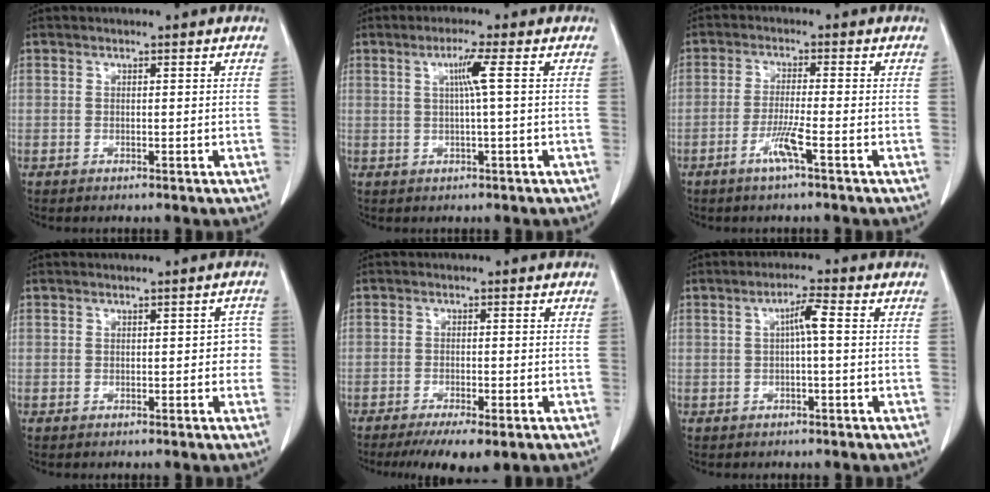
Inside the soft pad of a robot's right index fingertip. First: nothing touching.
{"total": 3.5, "force": [0.7, -0.9, 3.3], "torque": [-0.068, 0.002, 0.013]}
{"total": 4.2, "force": [-2.1, -0.5, 3.6], "torque": [-0.073, -0.008, -0.044]}
{"total": 2.1, "force": [-0.1, 1.1, 1.8], "torque": [-0.007, 0.013, -0.004]}
{"total": 7.3, "force": [-5.1, 1.3, 5.2], "torque": [-0.075, -0.017, -0.075]}
{"total": 2.9, "force": [0.3, 0.2, 2.9], "torque": [-0.054, 0.006, 0.005]}